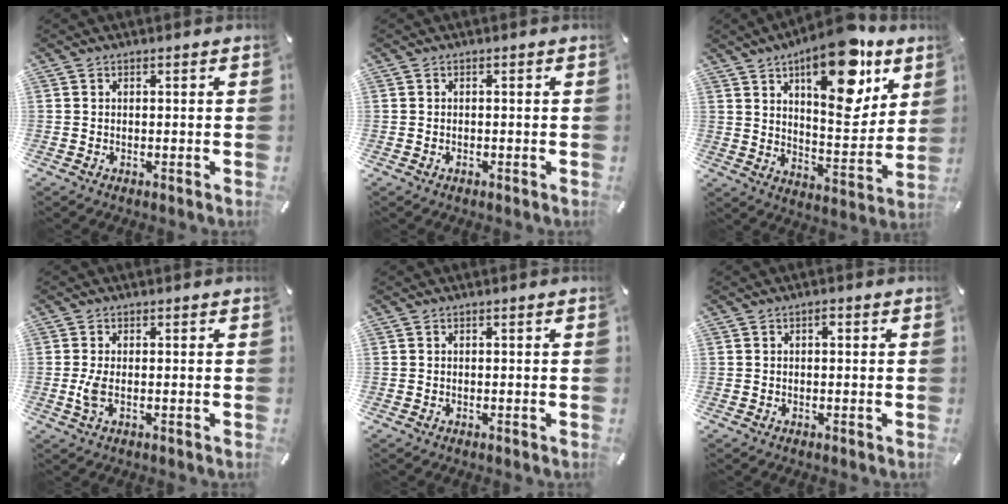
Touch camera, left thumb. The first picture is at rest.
{"total": 0.7, "force": [-0.3, 0.4, 0.5], "torque": [-0.008, -0.002, -0.007]}
{"total": 19.2, "force": [11.8, 8.0, 12.9], "torque": [-0.177, -0.069, 0.193]}
{"total": 3.3, "force": [-0.2, 1.2, 3.1], "torque": [-0.068, -0.004, -0.007]}
{"total": 0.0}
{"total": 1.1, "force": [0.2, 0.5, 0.9], "torque": [-0.019, 0.005, 0.002]}